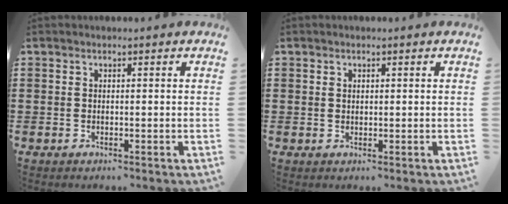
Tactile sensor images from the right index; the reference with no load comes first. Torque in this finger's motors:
{"motor_torque": [-0.89, 1.24, 0.03, -0.01]}